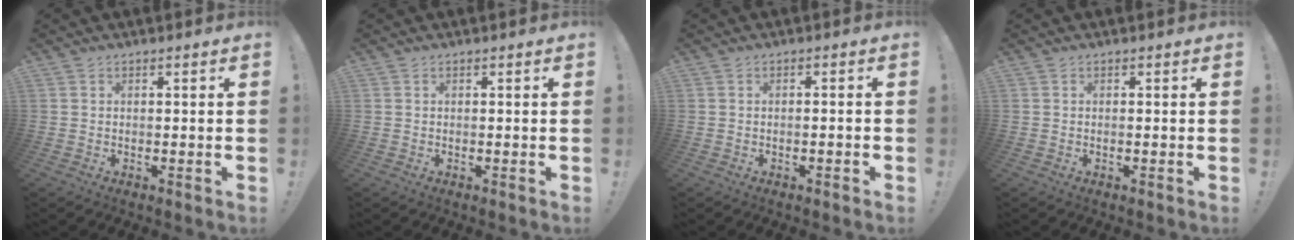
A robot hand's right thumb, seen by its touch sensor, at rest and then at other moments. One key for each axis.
{"total": 0.0}
{"total": 1.3, "fx": -1.1, "fy": -0.2, "fz": 0.7, "tx": -0.008, "ty": 0.000, "tz": -0.019}
{"total": 0.0}